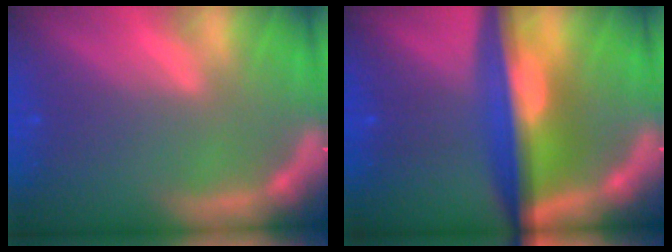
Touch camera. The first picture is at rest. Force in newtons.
{"total": 10.1}